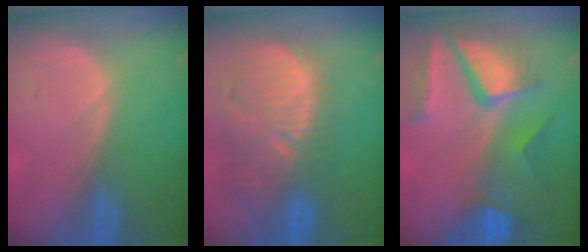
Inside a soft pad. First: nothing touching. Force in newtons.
{"total": 12.6, "press": 11.2, "slide": 5.8}
{"total": 10.9, "press": 9.0, "slide": 6.1}